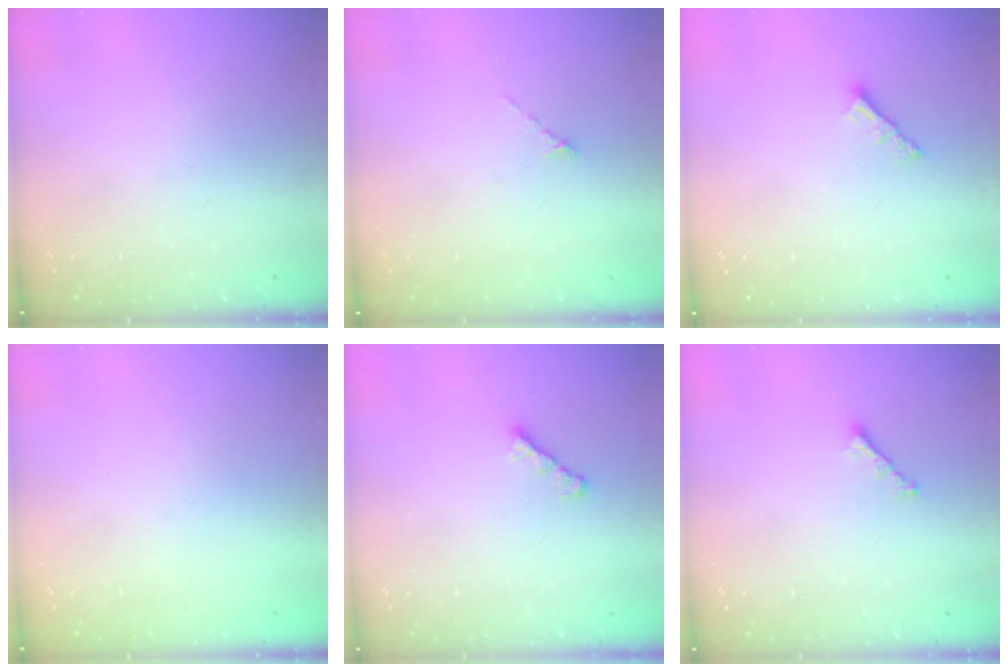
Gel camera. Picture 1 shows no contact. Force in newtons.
{"total": 0.0}
{"total": 2.9, "press": 2.9, "slide": 0.3}
{"total": 0.8, "press": 0.7, "slide": 0.3}
{"total": 1.8, "press": 1.7, "slide": 0.6}
{"total": 1.6, "press": 1.5, "slide": 0.5}